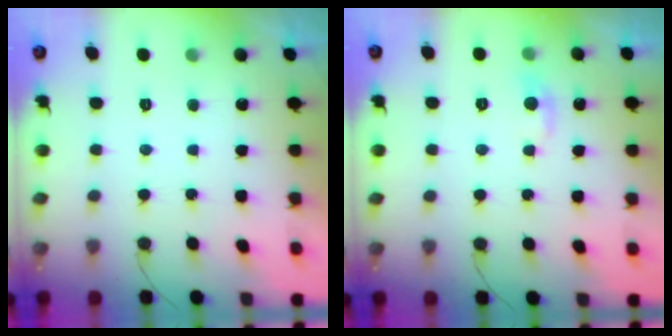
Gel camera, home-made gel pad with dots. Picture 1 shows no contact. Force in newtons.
{"total": 5.5, "press": 5.5, "slide": 0.5}